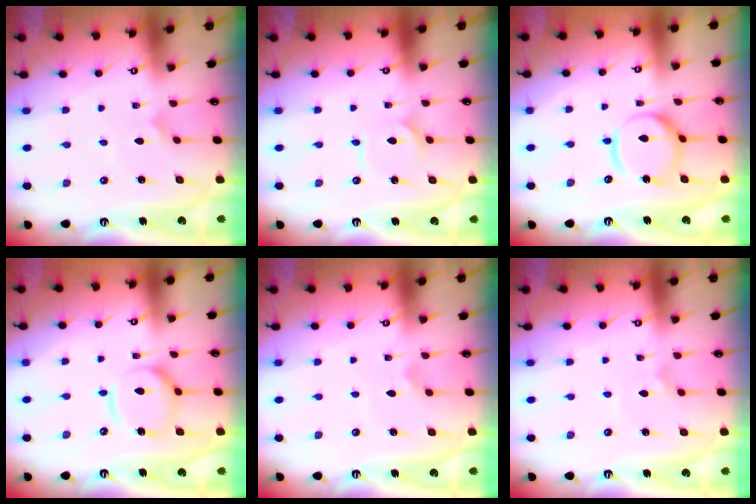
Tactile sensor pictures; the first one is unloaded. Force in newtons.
{"total": 2.1, "press": 2.1, "slide": 0.3}
{"total": 12.8, "press": 12.7, "slide": 1.4}
{"total": 11.6, "press": 11.6, "slide": 1.3}
{"total": 1.7, "press": 1.6, "slide": 0.5}
{"total": 1.8, "press": 1.7, "slide": 0.4}